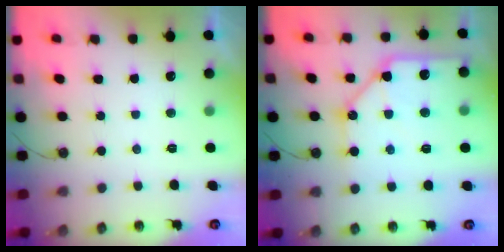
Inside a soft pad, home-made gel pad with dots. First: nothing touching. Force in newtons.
{"total": 13.6, "press": 13.5, "slide": 1.8}